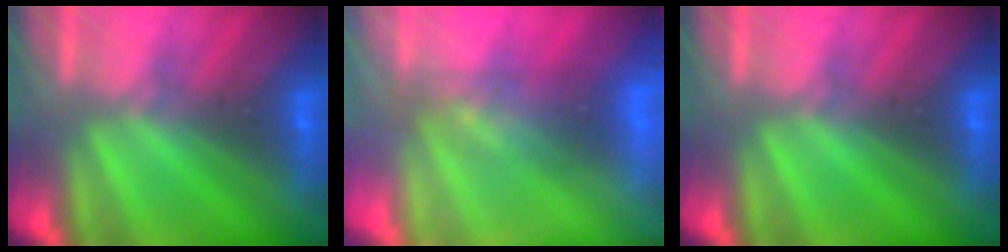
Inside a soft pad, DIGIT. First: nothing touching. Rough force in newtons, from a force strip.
{"total": 2.6}
{"total": 0.0}